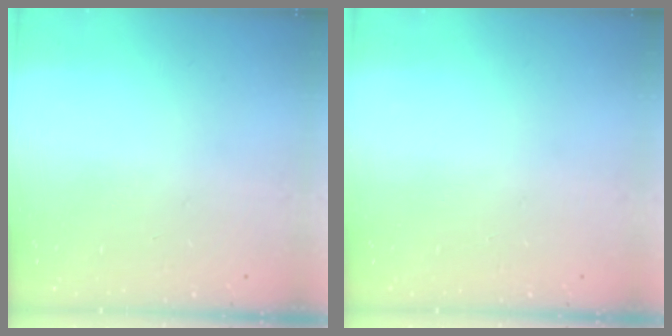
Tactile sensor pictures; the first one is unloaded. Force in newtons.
{"total": 0.0}